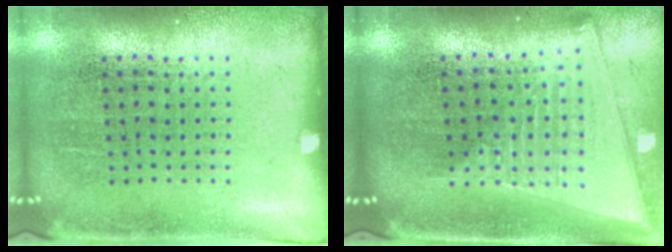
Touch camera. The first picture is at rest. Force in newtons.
{"total": 2.1, "press": 1.8, "slide": 1.1}